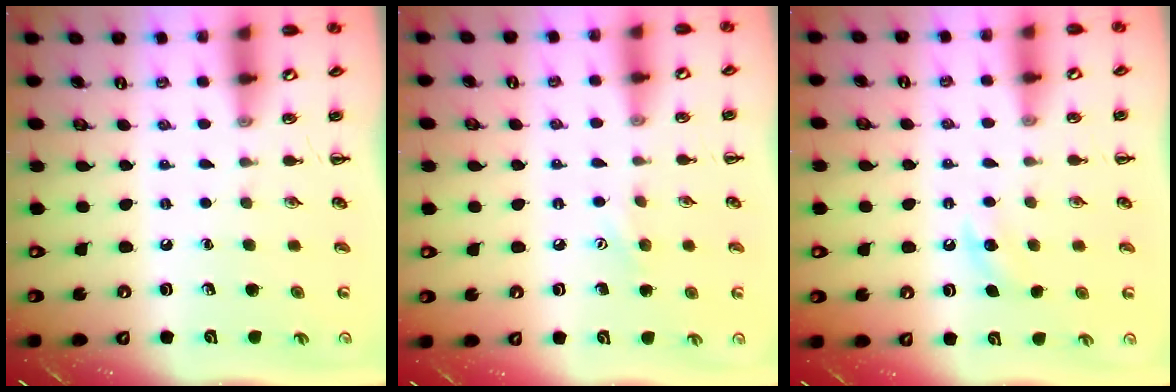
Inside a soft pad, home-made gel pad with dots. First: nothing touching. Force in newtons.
{"total": 5.8, "press": 5.6, "slide": 1.5}
{"total": 4.4, "press": 4.2, "slide": 1.5}